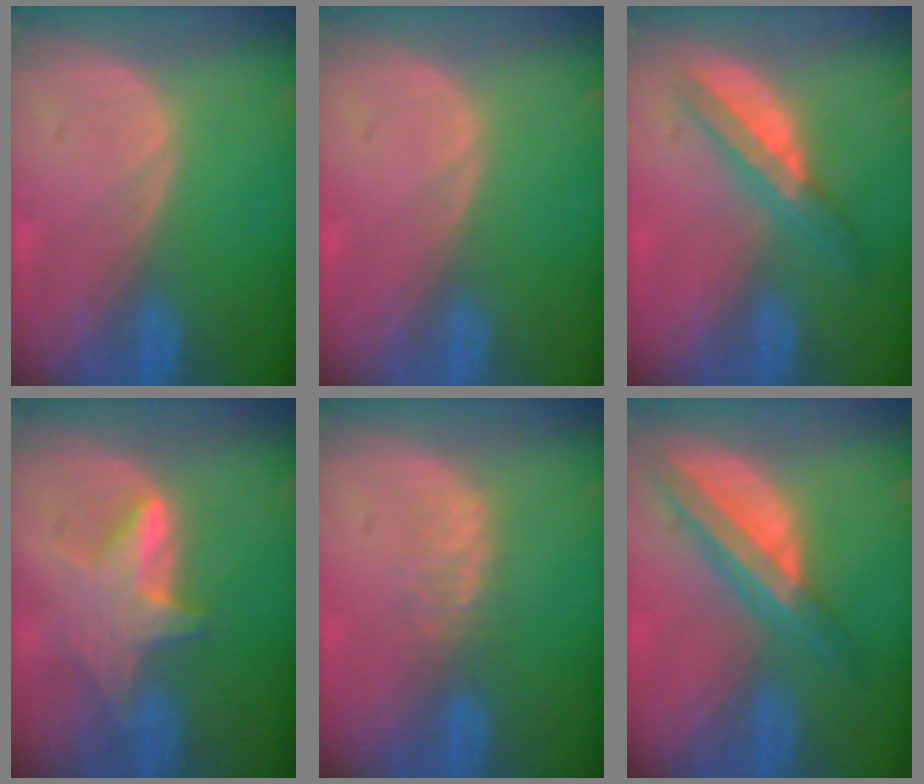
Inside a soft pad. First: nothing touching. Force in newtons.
{"total": 0.0}
{"total": 5.7, "press": 5.3, "slide": 1.9}
{"total": 5.9, "press": 5.8, "slide": 0.8}
{"total": 2.7, "press": 2.7, "slide": 0.6}
{"total": 8.0, "press": 6.6, "slide": 4.5}